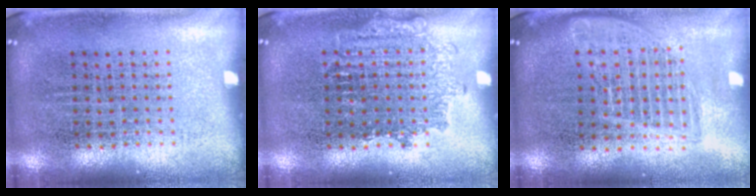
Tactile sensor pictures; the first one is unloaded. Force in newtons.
{"total": 1.7, "press": 1.6, "slide": 0.3}
{"total": 1.7, "press": 1.5, "slide": 0.8}